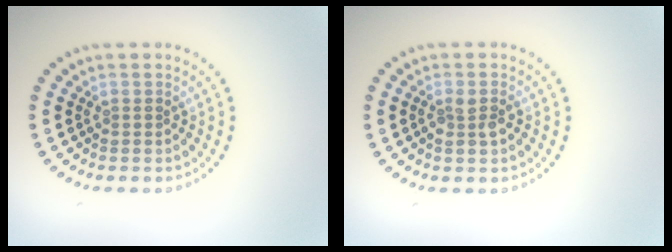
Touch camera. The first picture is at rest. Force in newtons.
{"total": 1.4, "press": 1.4, "slide": 0.4}